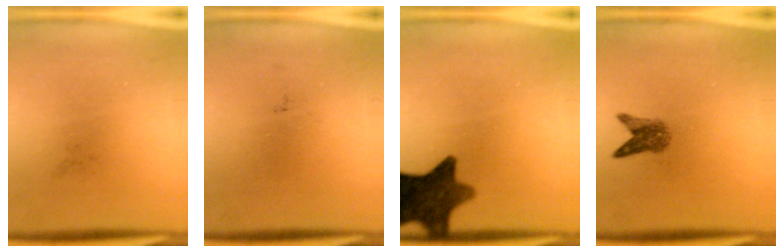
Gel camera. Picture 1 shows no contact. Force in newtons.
{"total": 0.0}
{"total": 11.2}
{"total": 2.9}